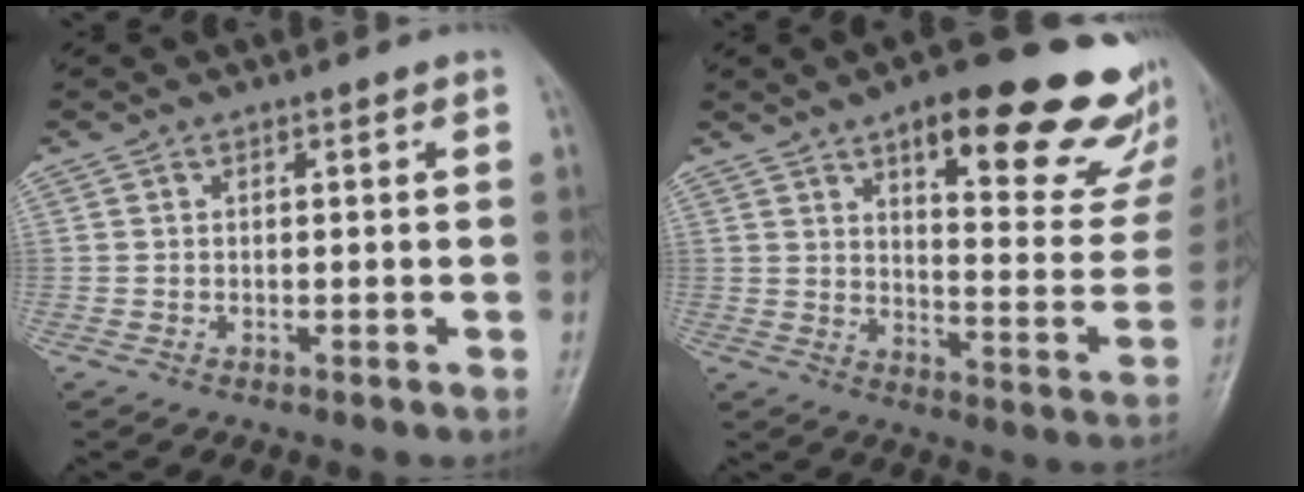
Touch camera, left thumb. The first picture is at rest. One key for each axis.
{"total": 26.8, "fx": 15.7, "fy": 8.5, "fz": 20.0, "tx": -0.221, "ty": -0.066, "tz": 0.211}